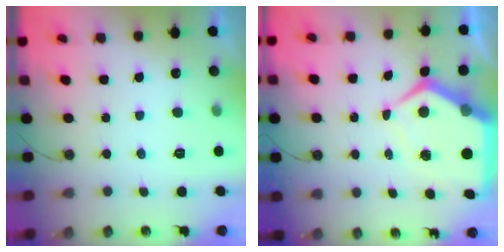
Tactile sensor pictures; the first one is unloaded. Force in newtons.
{"total": 11.4, "press": 11.3, "slide": 1.3}